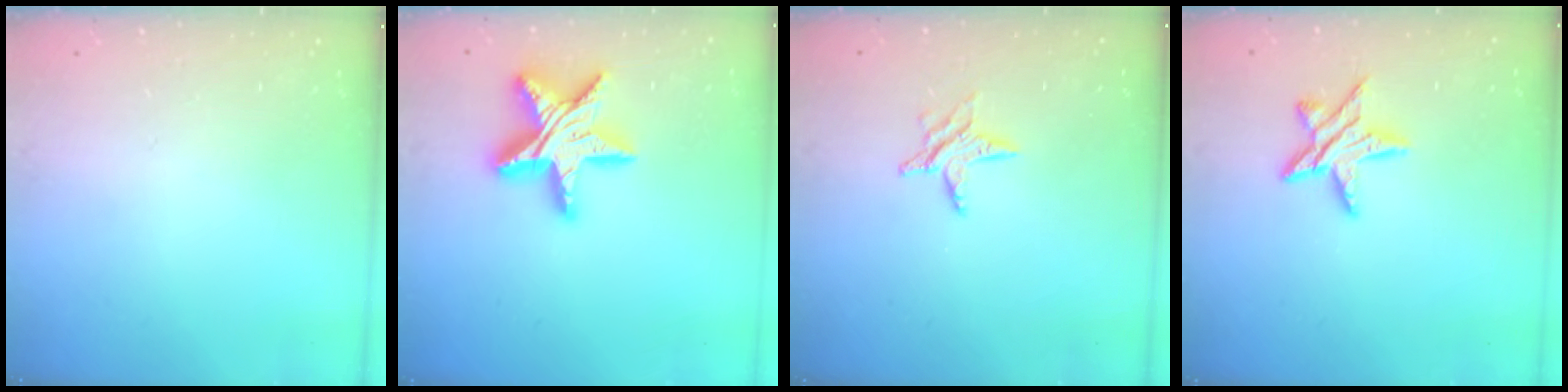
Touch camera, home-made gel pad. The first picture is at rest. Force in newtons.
{"total": 18.5, "press": 18.4, "slide": 1.6}
{"total": 5.2, "press": 5.1, "slide": 0.5}
{"total": 10.1, "press": 10.1, "slide": 0.5}